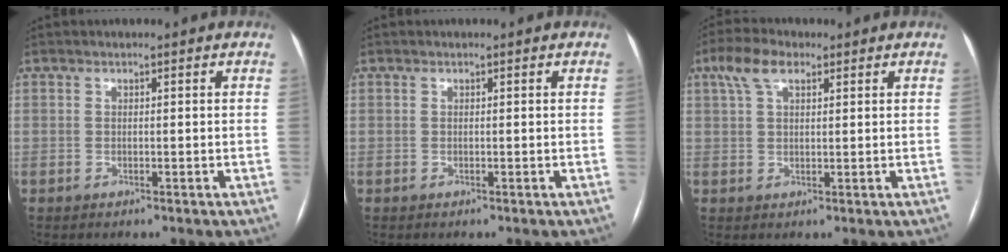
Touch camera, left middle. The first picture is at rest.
{"total": 0.0}
{"total": 5.0, "force": [2.8, 2.2, 3.6], "torque": [-0.081, 0.026, 0.055]}